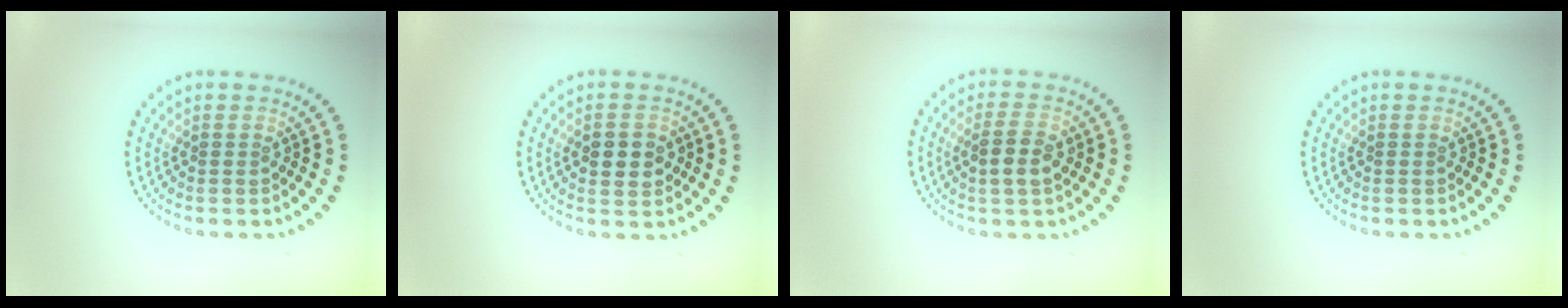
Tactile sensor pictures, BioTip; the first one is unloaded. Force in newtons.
{"total": 3.4, "press": 3.4, "slide": 0.3}
{"total": 2.8, "press": 2.8, "slide": 0.4}
{"total": 0.0}